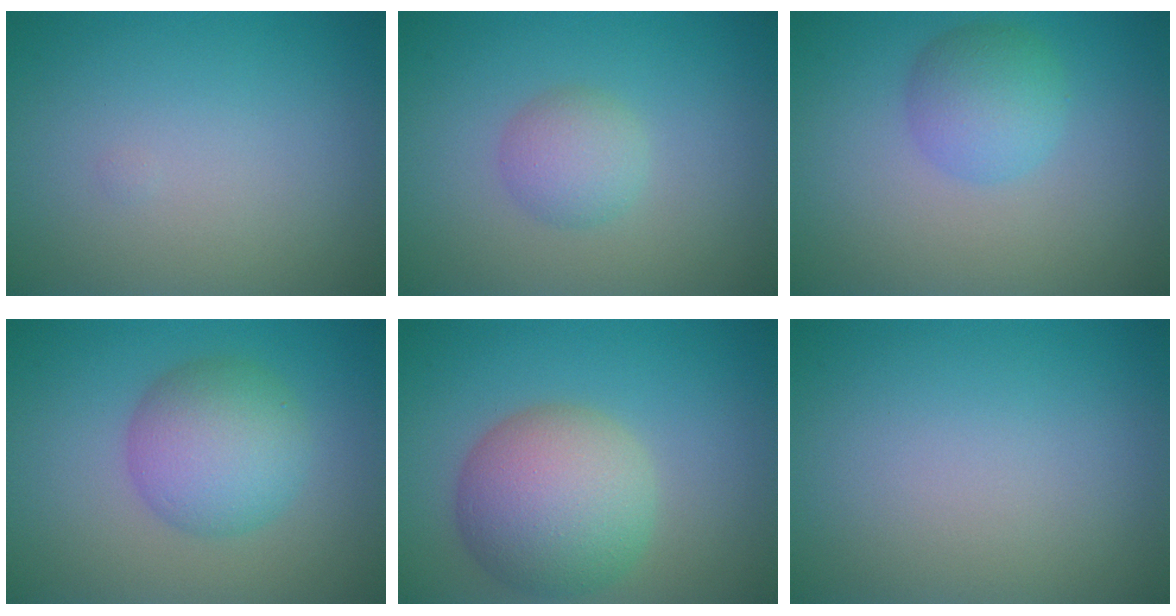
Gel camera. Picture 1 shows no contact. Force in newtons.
{"total": 2.4, "press": 2.4, "slide": 0.1}
{"total": 3.4, "press": 3.4, "slide": 0.1}
{"total": 5.5, "press": 5.5, "slide": 0.1}
{"total": 7.7, "press": 7.7, "slide": 0.4}
{"total": 0.0}